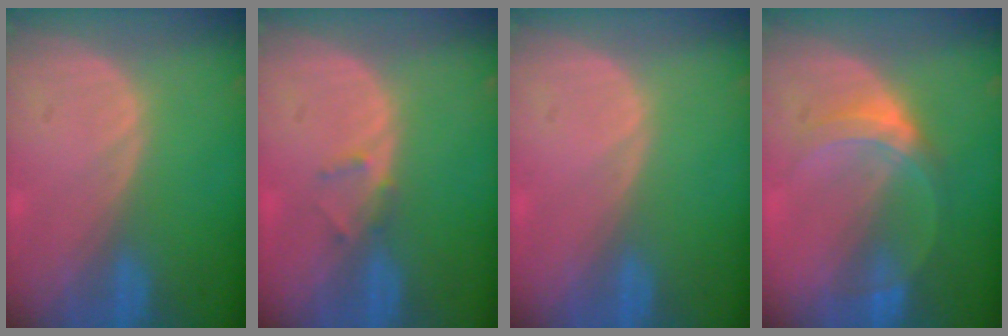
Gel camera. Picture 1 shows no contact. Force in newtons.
{"total": 1.3, "press": 1.1, "slide": 0.8}
{"total": 0.0}
{"total": 5.1, "press": 4.8, "slide": 1.7}